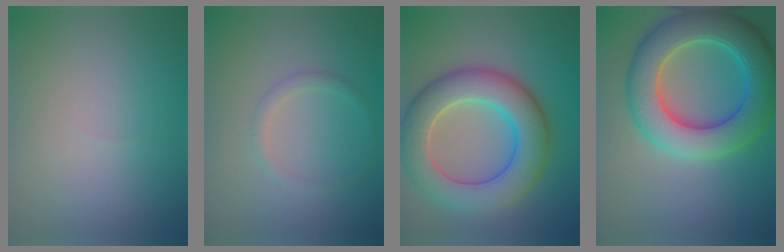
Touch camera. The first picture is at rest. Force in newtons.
{"total": 1.2, "press": 1.2, "slide": 0.1}
{"total": 9.3, "press": 9.3, "slide": 0.5}
{"total": 9.8, "press": 9.8, "slide": 0.3}